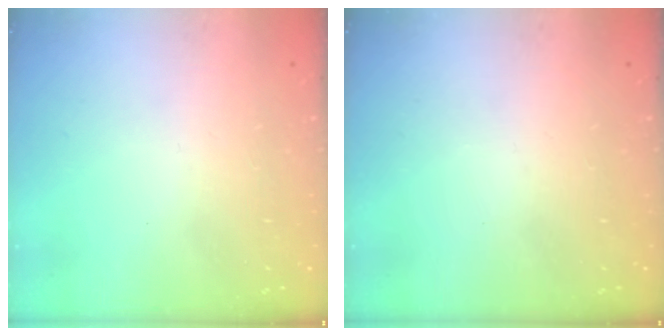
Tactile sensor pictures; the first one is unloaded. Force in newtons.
{"total": 0.0}